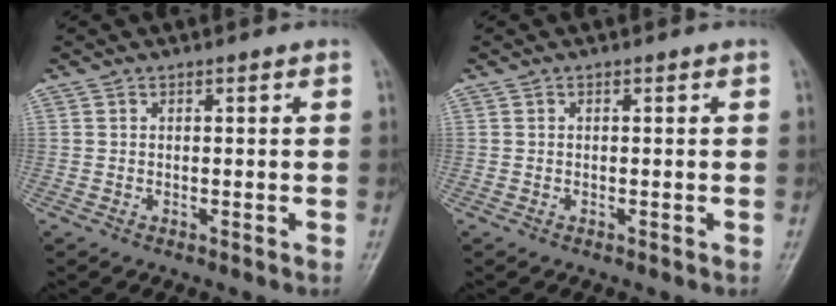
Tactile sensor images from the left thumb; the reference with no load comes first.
{"total": 0.0}